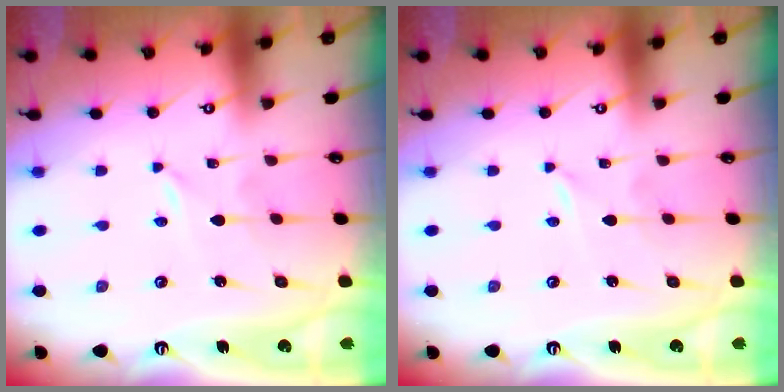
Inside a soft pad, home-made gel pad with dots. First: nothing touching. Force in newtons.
{"total": 0.0}